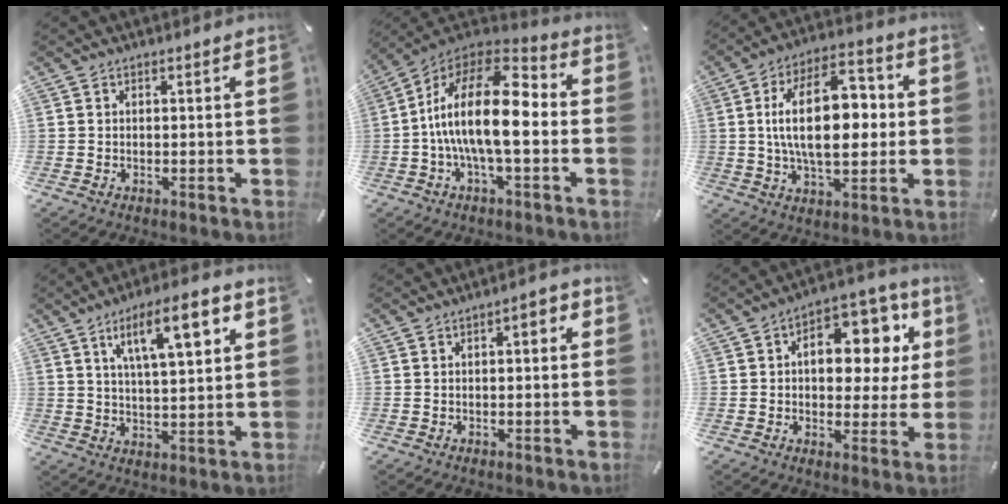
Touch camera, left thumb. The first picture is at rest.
{"total": 19.3, "force": [-1.5, 8.0, 17.5], "torque": [-0.337, 0.004, -0.028]}
{"total": 19.3, "force": [1.2, 10.6, 16.0], "torque": [-0.284, 0.000, 0.011]}
{"total": 13.3, "force": [6.1, 4.4, 11.0], "torque": [-0.173, -0.011, 0.098]}
{"total": 2.8, "force": [-0.6, 1.2, 2.5], "torque": [-0.037, 0.009, -0.015]}
{"total": 14.6, "force": [3.7, 8.8, 11.0], "torque": [-0.145, -0.022, 0.063]}